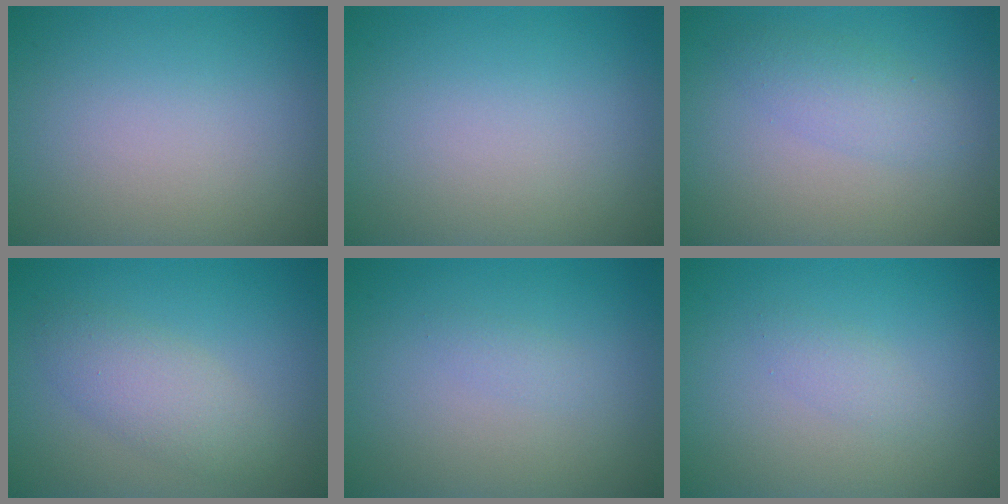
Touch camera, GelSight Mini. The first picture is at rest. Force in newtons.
{"total": 0.0}
{"total": 2.2, "press": 2.2, "slide": 0.1}
{"total": 3.2, "press": 3.2, "slide": 0.1}
{"total": 0.7, "press": 0.7, "slide": 0.0}
{"total": 1.1, "press": 1.1, "slide": 0.1}